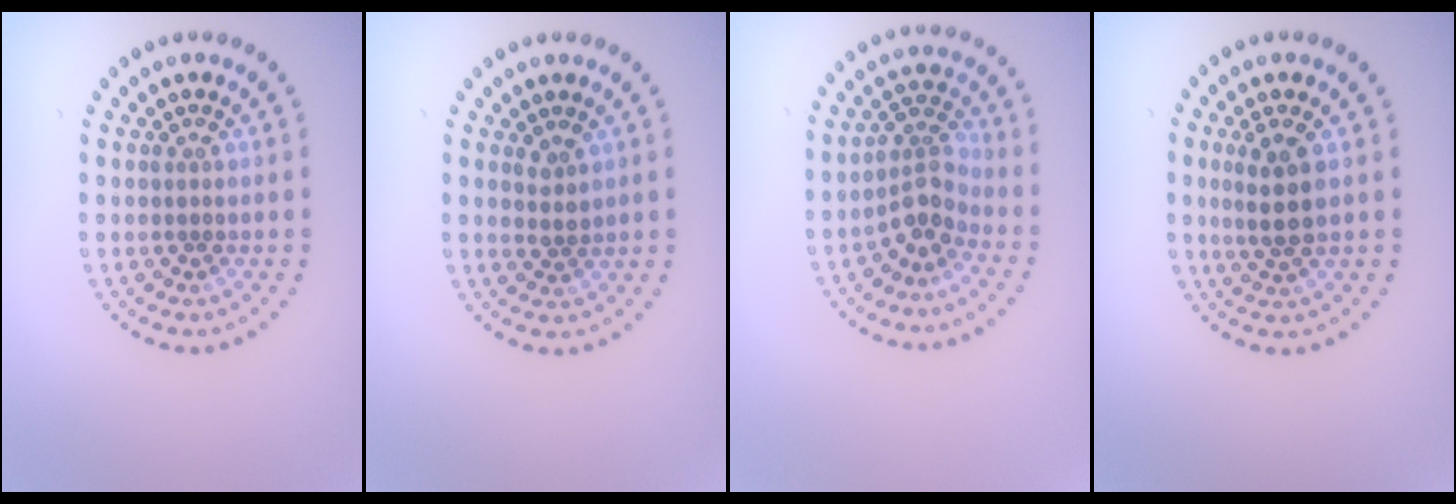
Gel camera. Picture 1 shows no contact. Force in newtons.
{"total": 1.3, "press": 1.1, "slide": 0.7}
{"total": 3.0, "press": 2.4, "slide": 1.8}
{"total": 2.8, "press": 2.5, "slide": 1.3}